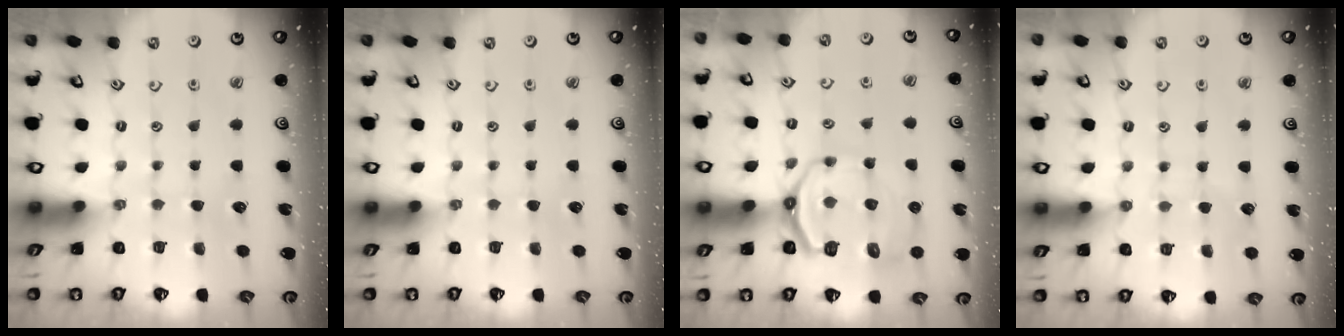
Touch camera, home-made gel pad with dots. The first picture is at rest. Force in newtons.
{"total": 0.0}
{"total": 11.7, "press": 11.2, "slide": 3.5}
{"total": 6.2, "press": 6.2, "slide": 0.6}